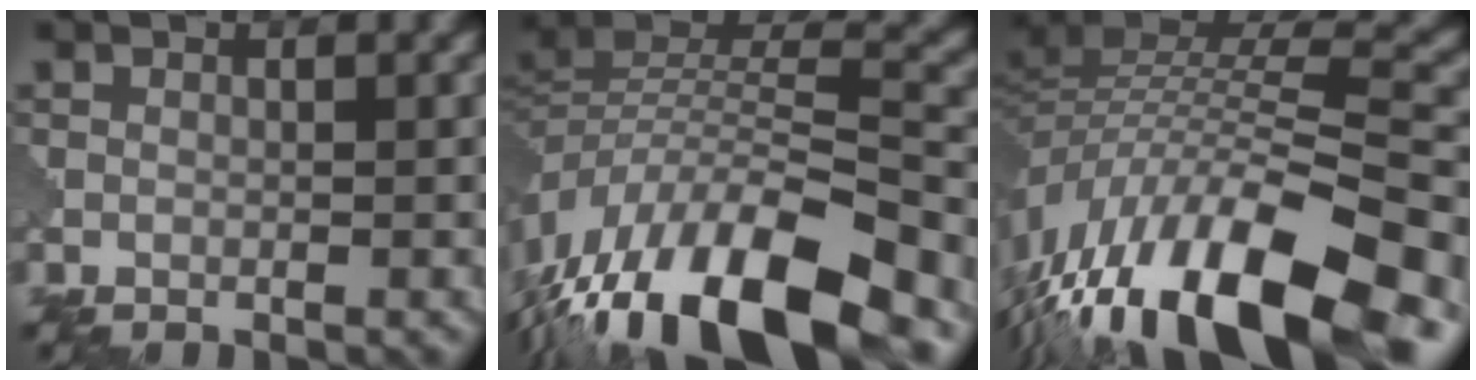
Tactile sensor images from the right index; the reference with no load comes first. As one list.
[{"total": 15.6, "force": [-10.4, 5.0, 10.5], "torque": [-0.202, 0.011, -0.179]}, {"total": 15.1, "force": [-9.1, 5.7, 10.6], "torque": [-0.208, 0.020, -0.165]}]